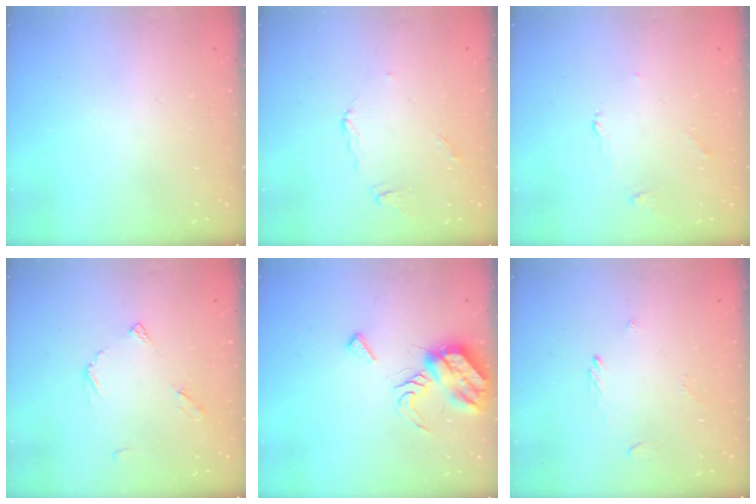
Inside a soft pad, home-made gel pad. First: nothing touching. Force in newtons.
{"total": 4.9, "press": 4.9, "slide": 0.1}
{"total": 2.5, "press": 2.5, "slide": 0.3}
{"total": 6.5, "press": 6.5, "slide": 0.6}
{"total": 9.1, "press": 9.1, "slide": 0.6}
{"total": 1.6, "press": 1.5, "slide": 0.5}